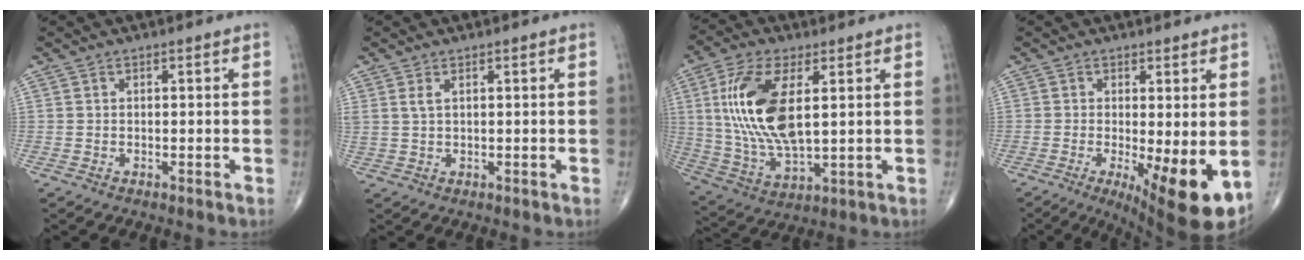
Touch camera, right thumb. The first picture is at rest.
{"total": 1.8, "force": [0.9, 0.7, 1.4], "torque": [-0.038, 0.006, 0.025]}
{"total": 16.7, "force": [3.4, 7.4, 14.6], "torque": [-0.305, -0.014, 0.074]}
{"total": 11.1, "force": [-2.6, 2.9, 10.4], "torque": [-0.151, -0.027, -0.031]}